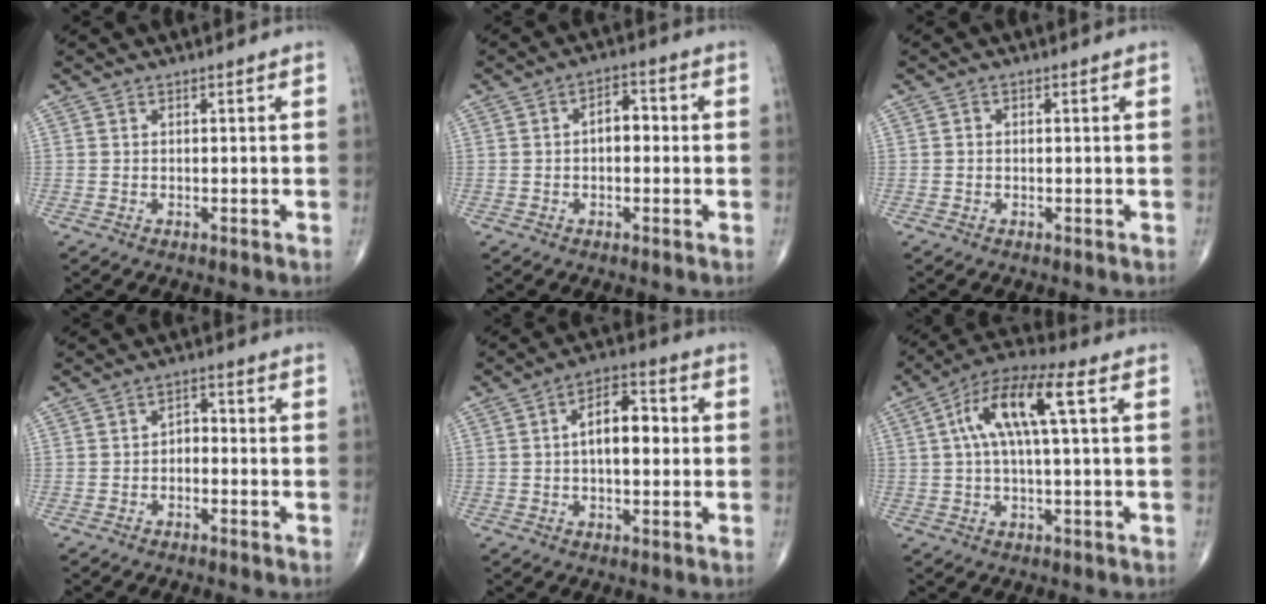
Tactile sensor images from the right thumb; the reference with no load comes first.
{"total": 5.4, "force": [-0.1, 3.2, 4.3], "torque": [-0.052, 0.020, -0.010]}
{"total": 0.6, "force": [0.0, 0.5, 0.4], "torque": [-0.003, 0.001, -0.004]}
{"total": 2.7, "force": [-0.9, 1.8, 1.8], "torque": [-0.019, 0.022, -0.025]}
{"total": 9.7, "force": [0.6, 5.0, 8.3], "torque": [-0.120, 0.022, 0.004]}
{"total": 12.3, "force": [2.7, 3.3, 11.5], "torque": [-0.236, 0.036, 0.043]}